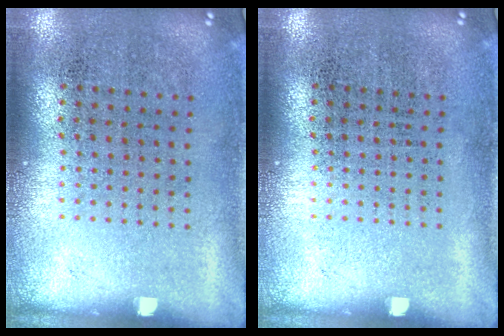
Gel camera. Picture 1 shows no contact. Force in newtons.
{"total": 0.0}